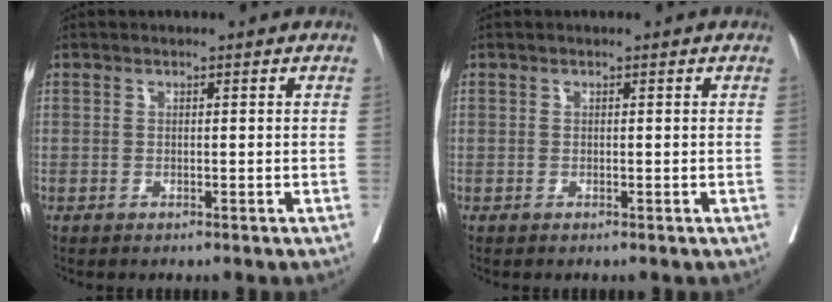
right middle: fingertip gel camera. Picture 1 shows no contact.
{"total": 0.0}